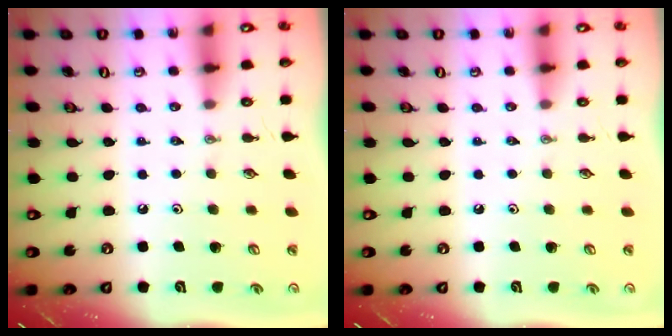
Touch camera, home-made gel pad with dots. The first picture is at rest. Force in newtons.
{"total": 0.0}